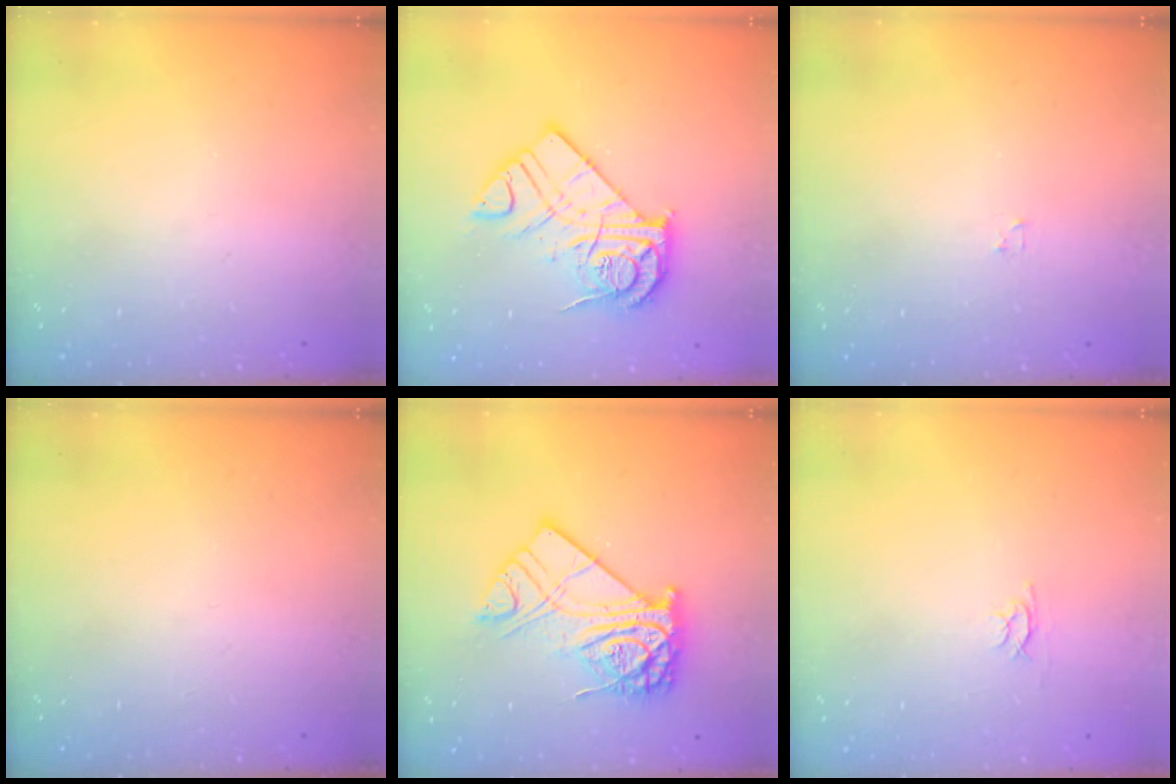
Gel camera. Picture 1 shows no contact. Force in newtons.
{"total": 15.8, "press": 15.7, "slide": 1.3}
{"total": 1.2, "press": 1.2, "slide": 0.2}
{"total": 0.0}
{"total": 15.8, "press": 15.7, "slide": 1.3}
{"total": 2.4, "press": 2.4, "slide": 0.3}